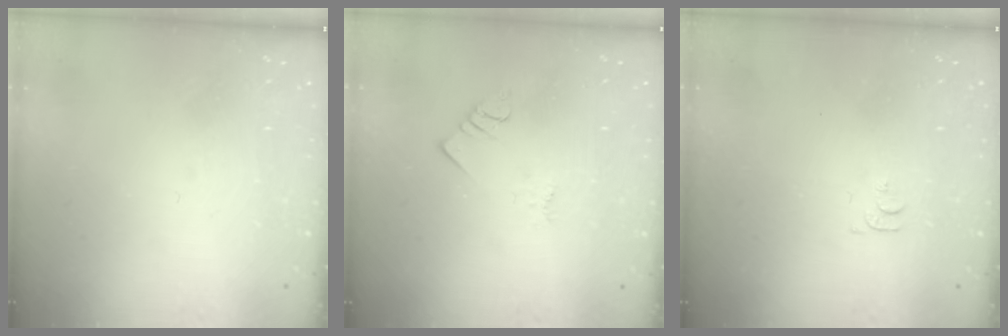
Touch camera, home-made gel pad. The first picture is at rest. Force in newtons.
{"total": 2.0, "press": 2.0, "slide": 0.4}
{"total": 4.6, "press": 4.5, "slide": 0.7}